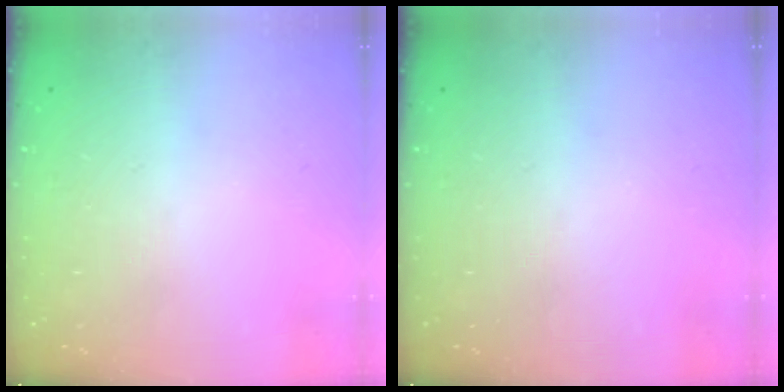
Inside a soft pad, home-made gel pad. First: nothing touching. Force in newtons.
{"total": 0.0}